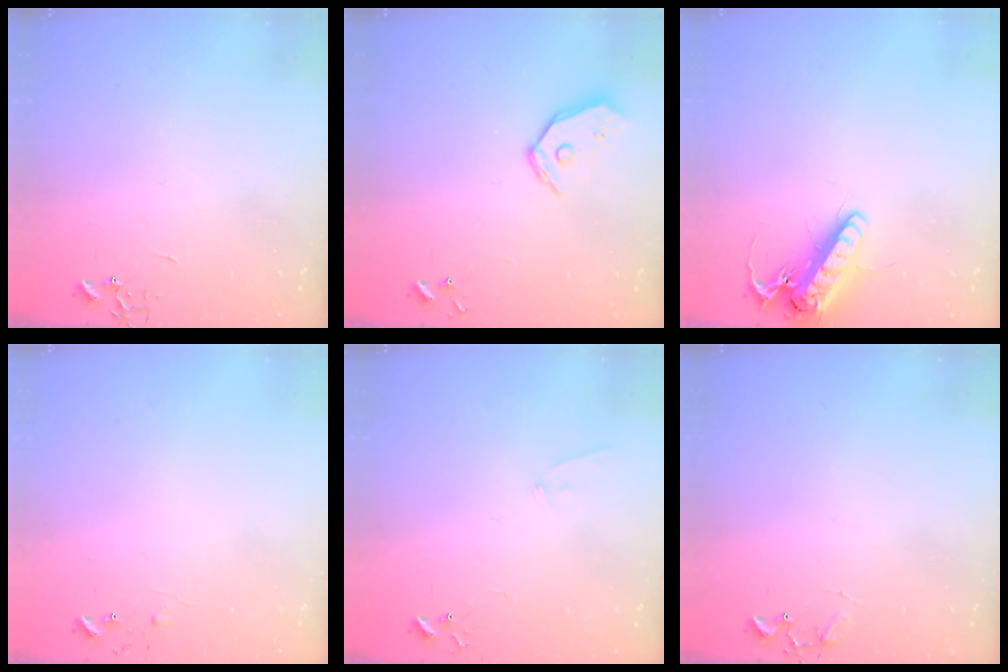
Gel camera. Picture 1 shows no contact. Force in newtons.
{"total": 10.3, "press": 10.2, "slide": 1.6}
{"total": 15.3, "press": 15.1, "slide": 2.6}
{"total": 6.2, "press": 6.2, "slide": 0.5}
{"total": 6.0, "press": 5.9, "slide": 0.8}
{"total": 8.0, "press": 8.0, "slide": 0.4}